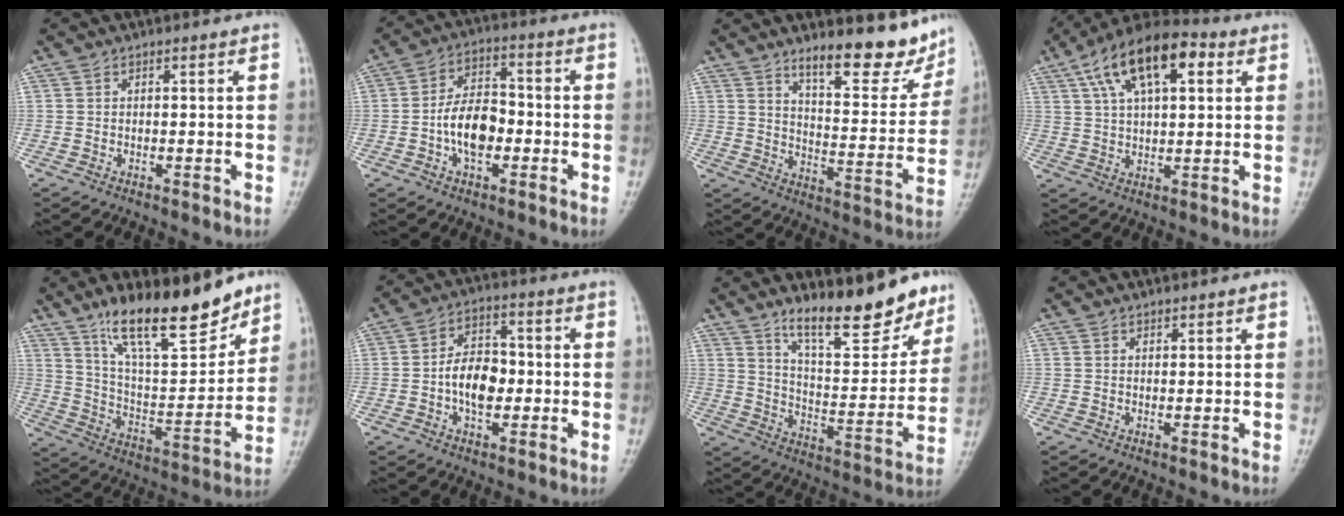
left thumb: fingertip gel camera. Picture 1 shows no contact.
{"total": 9.4, "force": [-2.2, 5.6, 7.2], "torque": [-0.107, 0.025, -0.048]}
{"total": 14.2, "force": [10.7, 4.5, 8.2], "torque": [-0.070, -0.078, 0.161]}
{"total": 15.9, "force": [6.4, 7.4, 12.6], "torque": [-0.196, 0.011, 0.100]}
{"total": 18.8, "force": [13.6, 5.8, 11.6], "torque": [-0.150, -0.083, 0.238]}
{"total": 8.4, "force": [-1.2, 5.4, 6.3], "torque": [-0.084, 0.017, -0.030]}
{"total": 16.4, "force": [12.3, 5.1, 9.6], "torque": [-0.097, -0.084, 0.198]}
{"total": 0.8, "force": [0.8, 0.3, 0.2], "torque": [-0.001, -0.005, 0.012]}